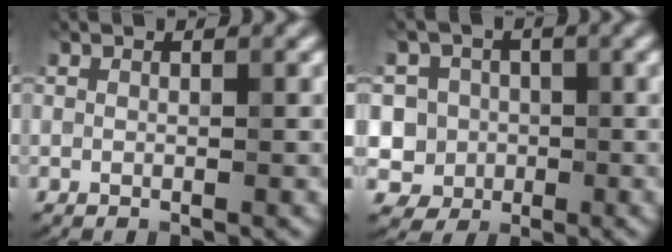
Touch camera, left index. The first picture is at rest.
{"total": 5.9, "force": [-0.2, 5.7, 1.3], "torque": [-0.011, 0.022, -0.024]}